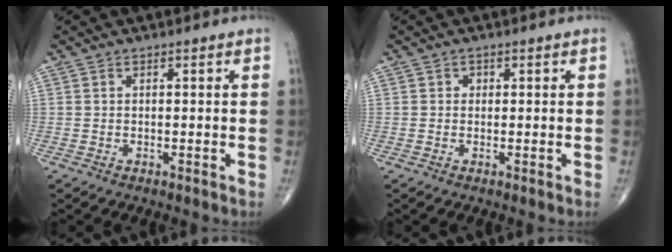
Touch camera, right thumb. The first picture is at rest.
{"total": 0.8, "force": [0.1, 0.8, 0.3], "torque": [0.005, 0.003, -0.001]}